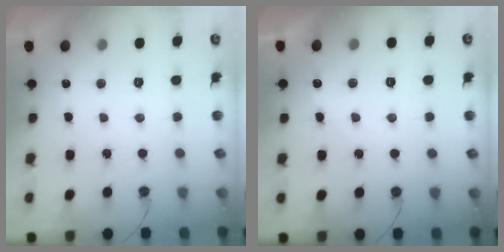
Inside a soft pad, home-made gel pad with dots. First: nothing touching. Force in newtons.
{"total": 4.8, "press": 4.7, "slide": 0.7}